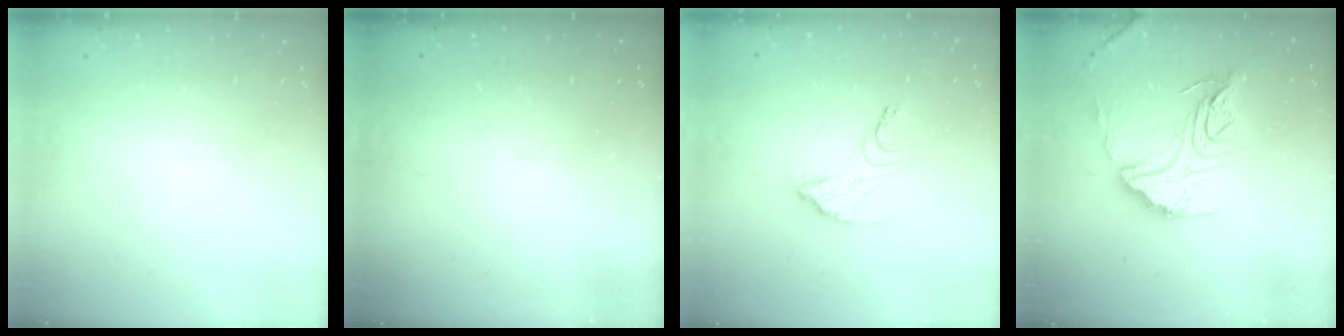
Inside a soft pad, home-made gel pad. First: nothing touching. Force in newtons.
{"total": 3.1, "press": 3.1, "slide": 0.1}
{"total": 11.6, "press": 11.6, "slide": 0.9}
{"total": 18.4, "press": 18.3, "slide": 1.8}